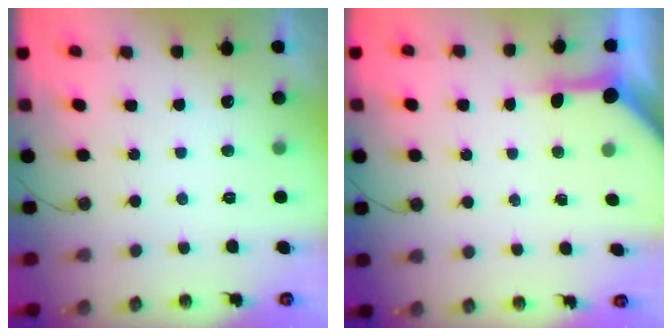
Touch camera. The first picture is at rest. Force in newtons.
{"total": 6.1, "press": 6.1, "slide": 0.4}